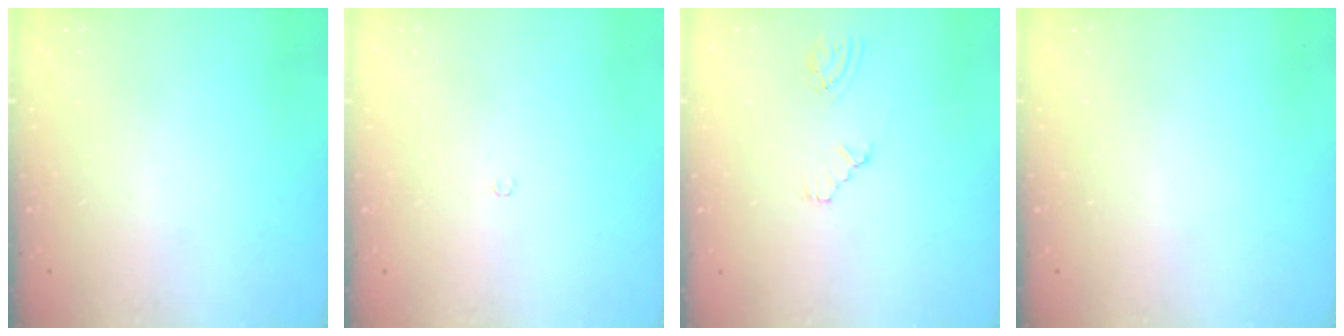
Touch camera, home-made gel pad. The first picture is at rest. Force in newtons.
{"total": 1.9, "press": 1.9, "slide": 0.3}
{"total": 2.1, "press": 2.1, "slide": 0.4}
{"total": 0.0}